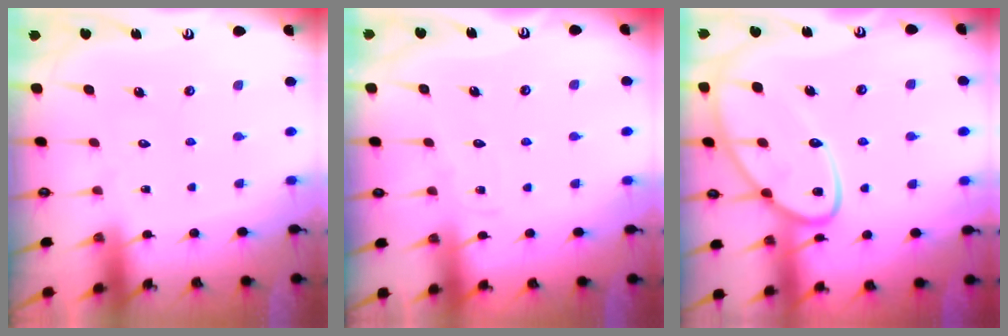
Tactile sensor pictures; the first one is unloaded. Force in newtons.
{"total": 4.6, "press": 4.6, "slide": 0.3}
{"total": 15.7, "press": 15.6, "slide": 1.4}